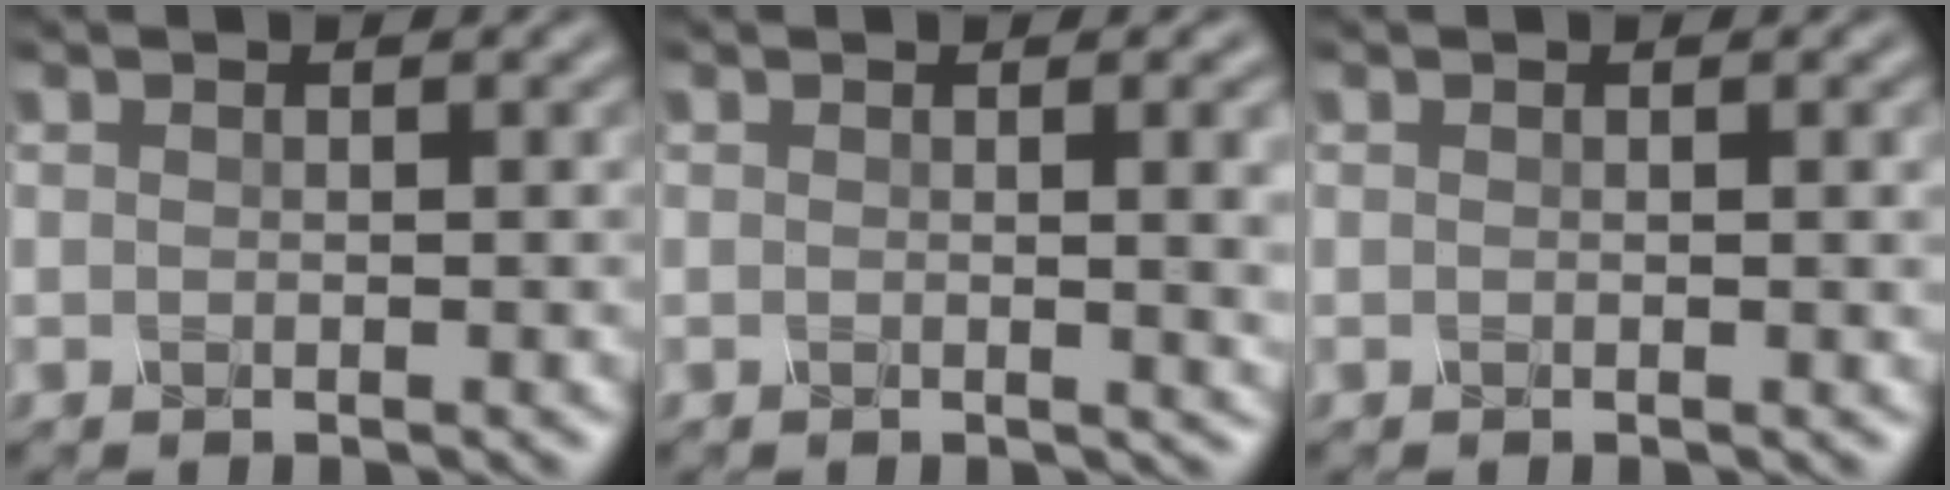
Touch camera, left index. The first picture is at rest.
{"total": 5.5, "force": [0.4, 2.2, 5.0], "torque": [-0.031, 0.006, 0.005]}
{"total": 1.3, "force": [0.1, 0.4, 1.2], "torque": [-0.011, 0.002, -0.002]}